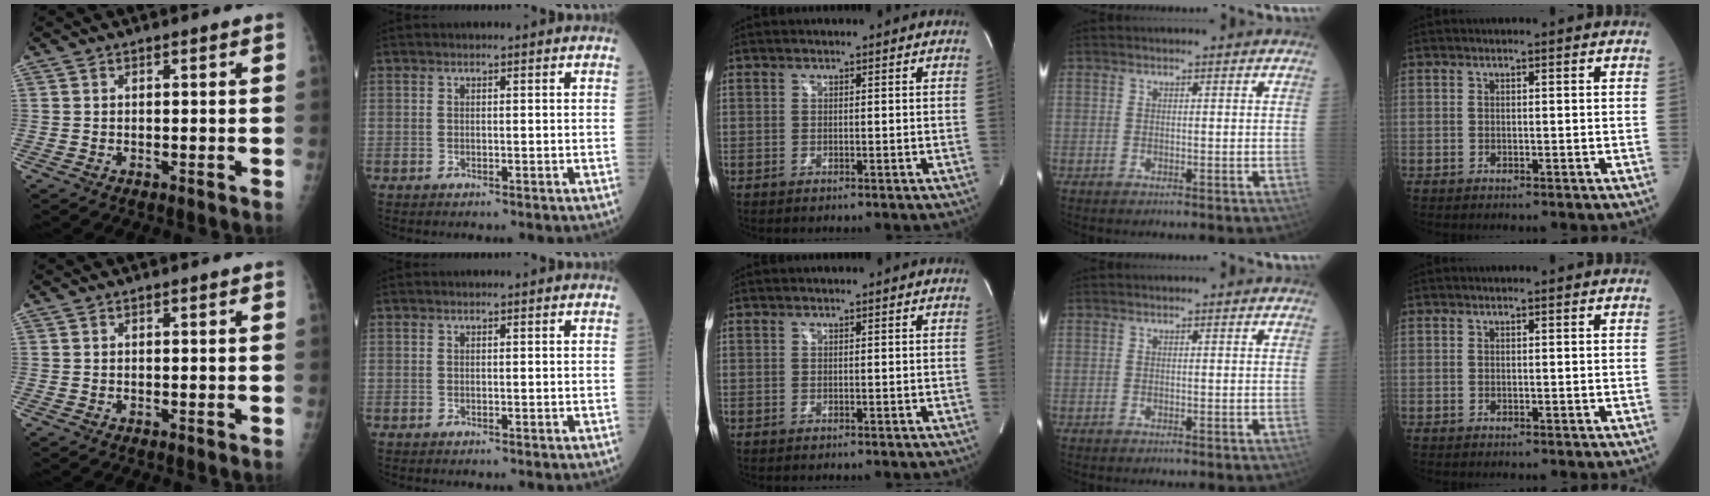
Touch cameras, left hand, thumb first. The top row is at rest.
{}